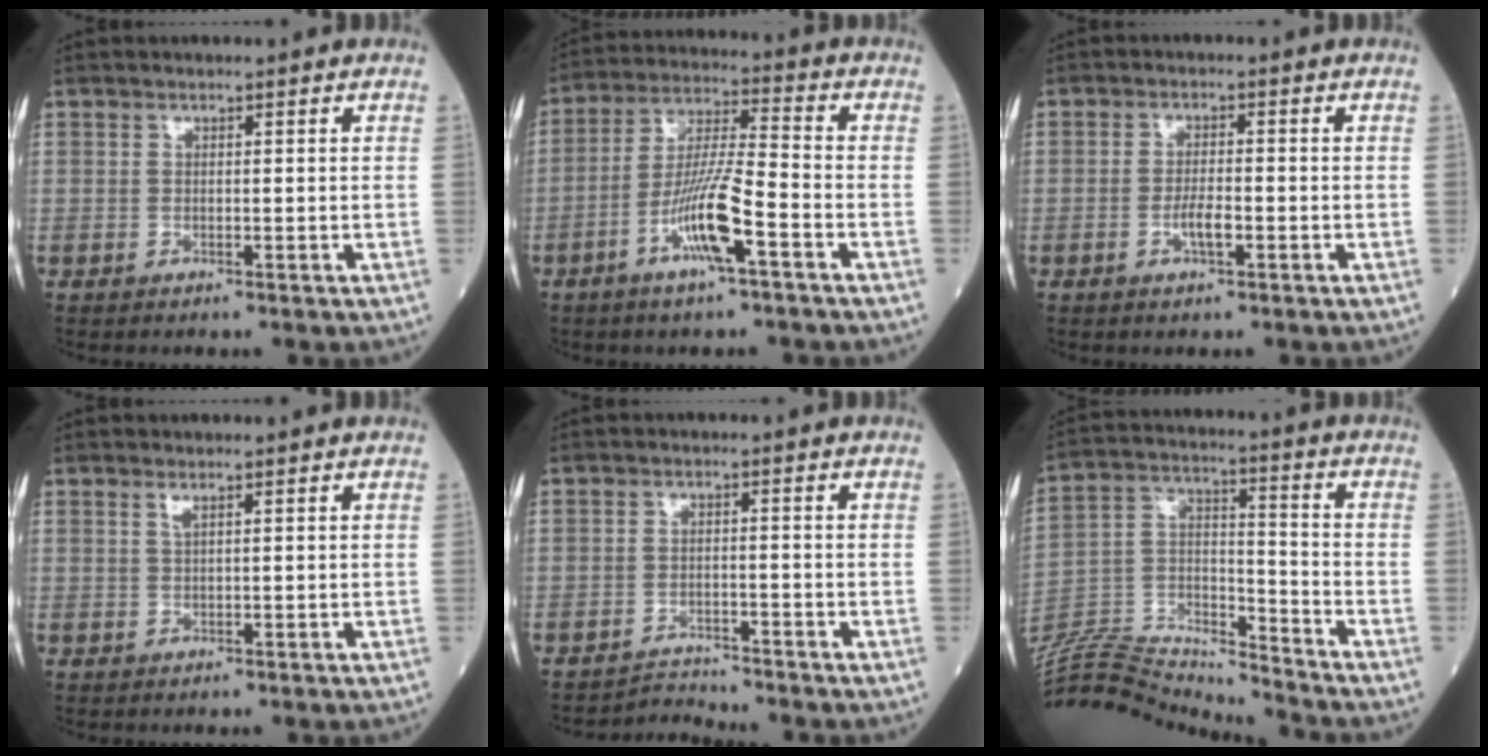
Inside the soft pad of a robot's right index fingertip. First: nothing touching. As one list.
[{"total": 10.5, "force": [-4.6, 0.6, 9.4], "torque": [-0.183, -0.001, -0.090]}, {"total": 3.1, "force": [-1.2, 0.6, 2.8], "torque": [-0.055, 0.001, -0.022]}, {"total": 0.9, "force": [0.5, 0.0, 0.7], "torque": [-0.019, -0.001, 0.011]}, {"total": 3.0, "force": [-2.6, -0.7, -1.4], "torque": [0.030, -0.008, -0.041]}, {"total": 18.2, "force": [-18.1, 0.6, 2.0], "torque": [-0.043, 0.039, -0.309]}]